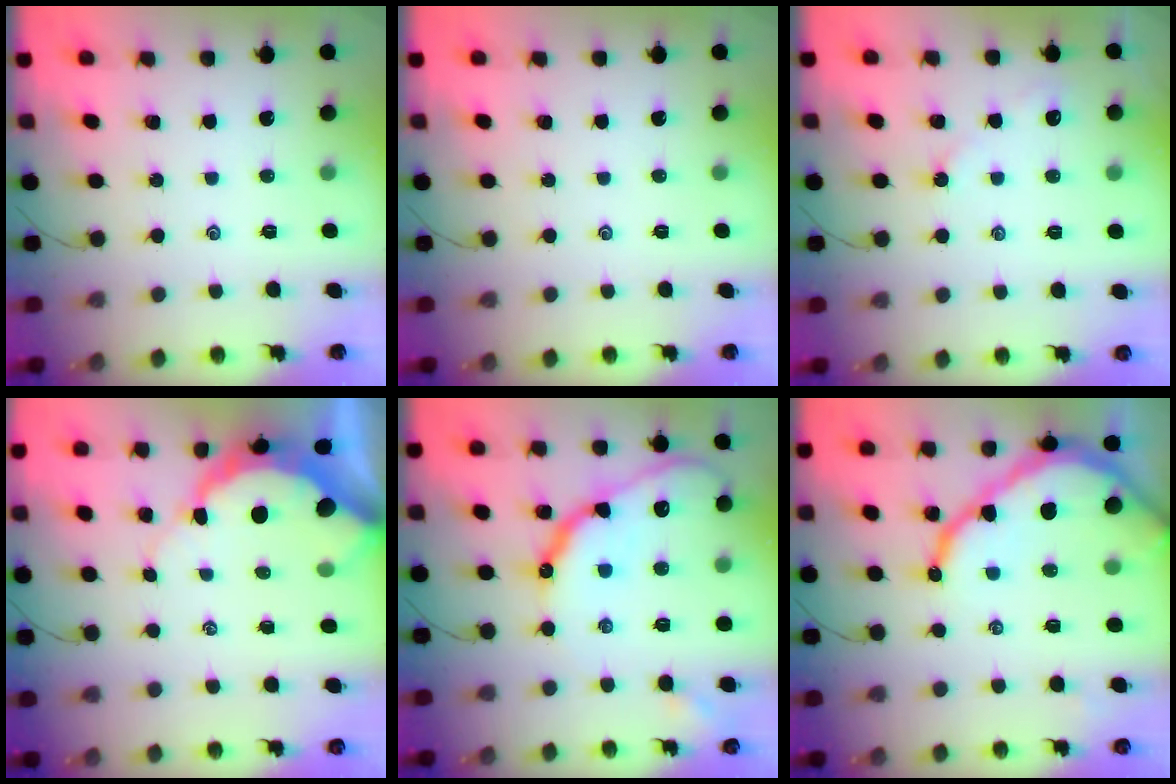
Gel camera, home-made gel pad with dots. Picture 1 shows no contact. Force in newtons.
{"total": 0.0}
{"total": 2.3, "press": 2.3, "slide": 0.3}
{"total": 9.0, "press": 9.0, "slide": 0.9}
{"total": 16.3, "press": 16.3, "slide": 1.3}
{"total": 13.3, "press": 13.3, "slide": 1.1}